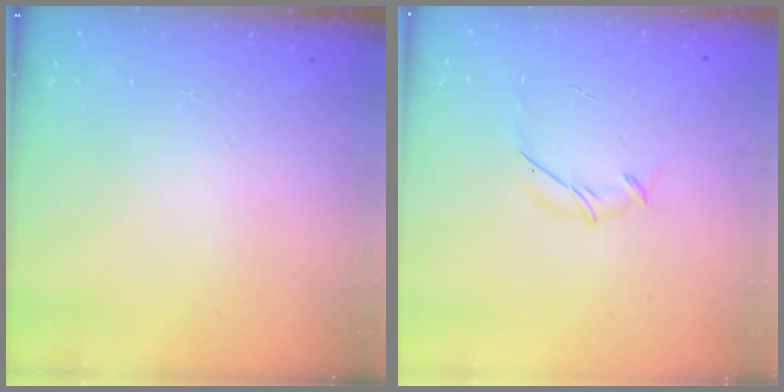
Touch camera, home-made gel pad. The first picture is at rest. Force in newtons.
{"total": 5.8, "press": 5.7, "slide": 1.1}